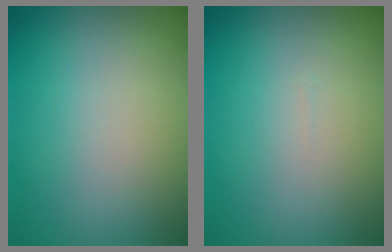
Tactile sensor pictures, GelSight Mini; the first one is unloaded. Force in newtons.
{"total": 0.0}